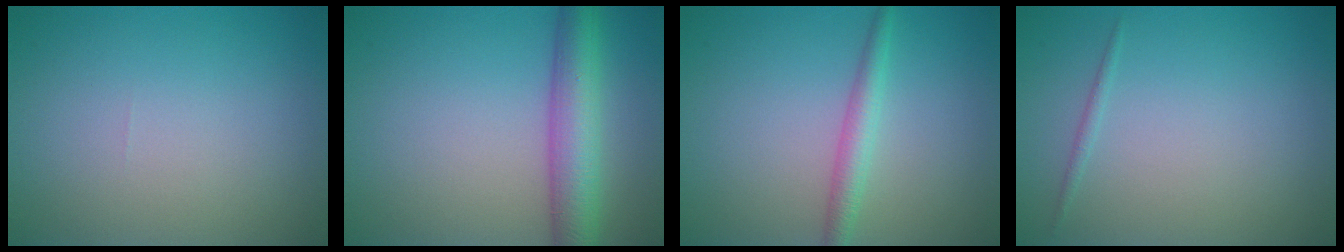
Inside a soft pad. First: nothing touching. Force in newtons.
{"total": 5.8, "press": 5.8, "slide": 0.3}
{"total": 2.2, "press": 2.2, "slide": 0.1}
{"total": 0.6, "press": 0.6, "slide": 0.1}